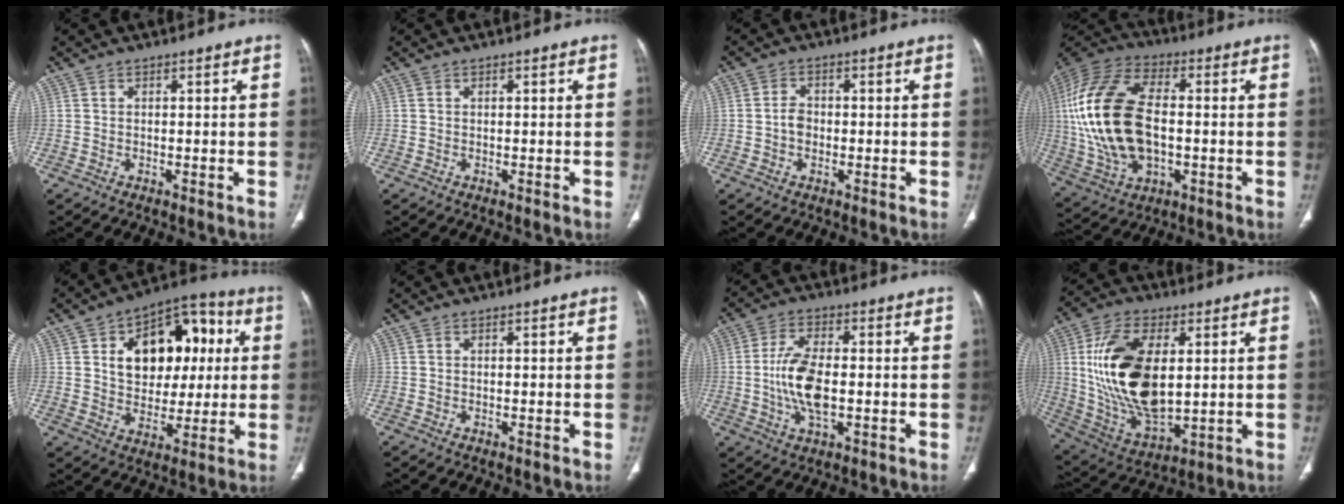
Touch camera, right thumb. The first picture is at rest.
{"total": 0.0}
{"total": 3.3, "force": [-0.4, 2.5, 2.1], "torque": [-0.028, 0.009, -0.012]}
{"total": 23.9, "force": [0.0, 13.6, 19.7], "torque": [-0.417, 0.006, 0.004]}
{"total": 18.5, "force": [4.2, 12.3, 13.1], "torque": [-0.138, 0.018, 0.067]}
{"total": 0.0}
{"total": 10.4, "force": [-1.0, 5.0, 9.0], "torque": [-0.181, 0.005, -0.018]}
{"total": 21.3, "force": [3.2, 11.3, 17.8], "torque": [-0.333, -0.017, 0.070]}